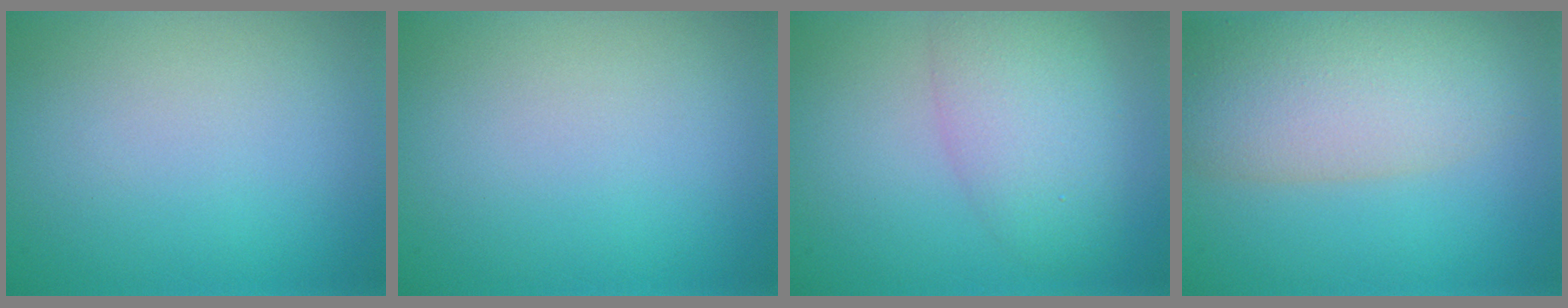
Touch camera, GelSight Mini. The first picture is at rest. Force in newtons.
{"total": 0.0}
{"total": 5.4, "press": 5.4, "slide": 0.3}
{"total": 7.7, "press": 7.7, "slide": 0.6}